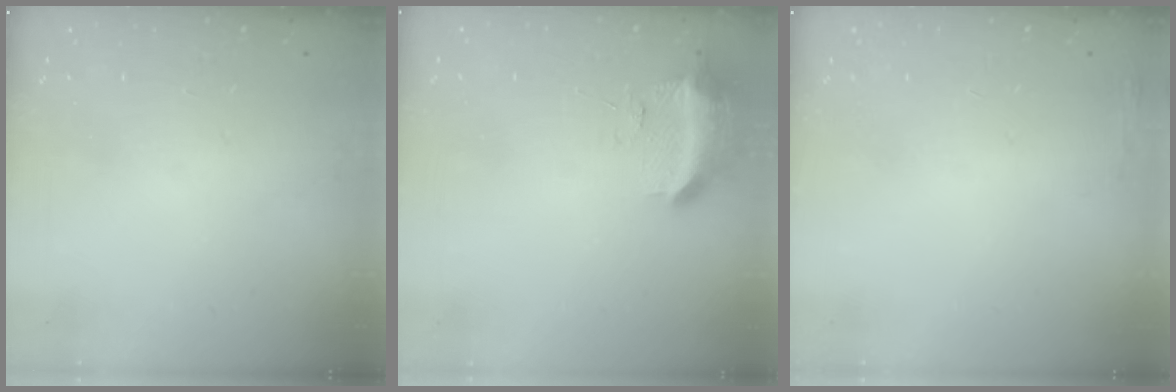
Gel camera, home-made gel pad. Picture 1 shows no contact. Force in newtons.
{"total": 10.0, "press": 10.0, "slide": 0.4}
{"total": 3.5, "press": 3.1, "slide": 1.6}